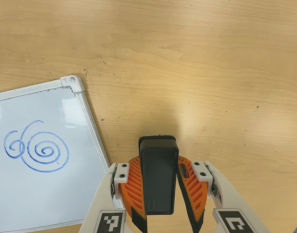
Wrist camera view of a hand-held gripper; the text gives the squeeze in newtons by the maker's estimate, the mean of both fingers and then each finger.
{"total": 8.0, "left": 6.4, "right": 9.7}